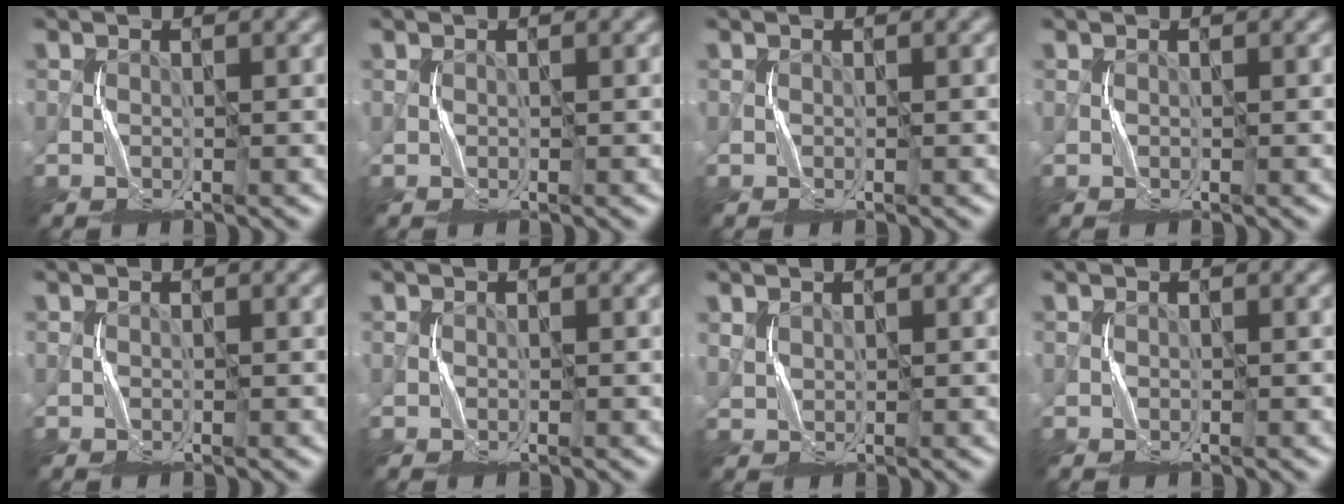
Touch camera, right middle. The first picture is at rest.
{"total": 0.0}
{"total": 0.0}
{"total": 0.0}
{"total": 0.0}
{"total": 0.0}
{"total": 1.1, "force": [0.8, 0.6, 0.3], "torque": [-0.017, 0.000, 0.020]}
{"total": 0.0}